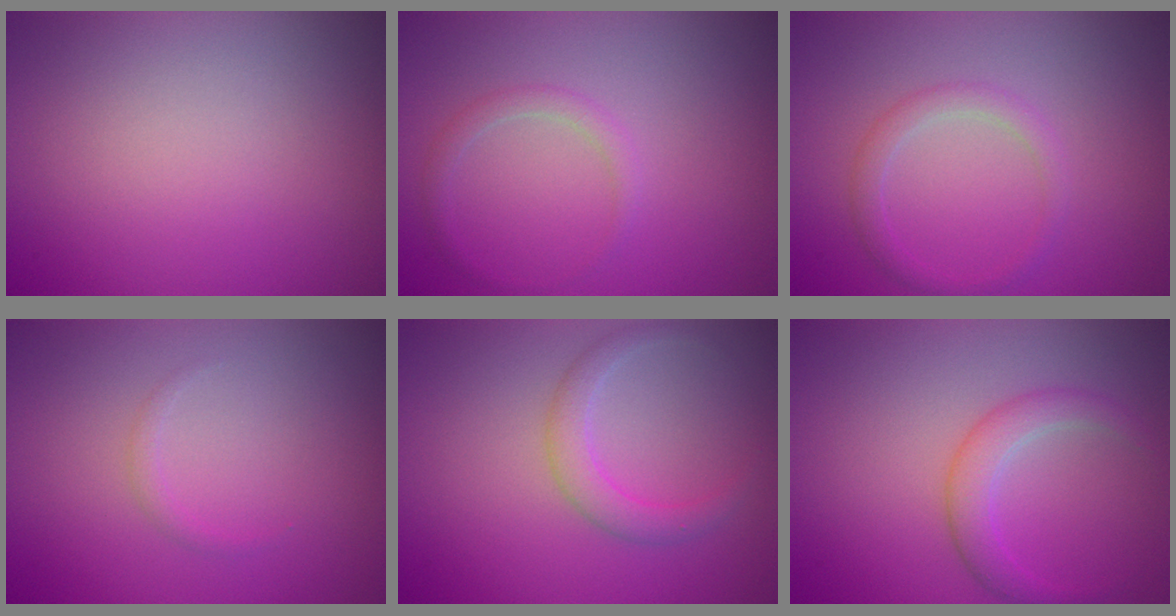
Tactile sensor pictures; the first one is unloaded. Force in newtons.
{"total": 1.3, "press": 1.3, "slide": 0.1}
{"total": 1.7, "press": 1.7, "slide": 0.1}
{"total": 0.6, "press": 0.6, "slide": 0.1}
{"total": 2.3, "press": 2.3, "slide": 0.0}
{"total": 2.6, "press": 2.6, "slide": 0.1}